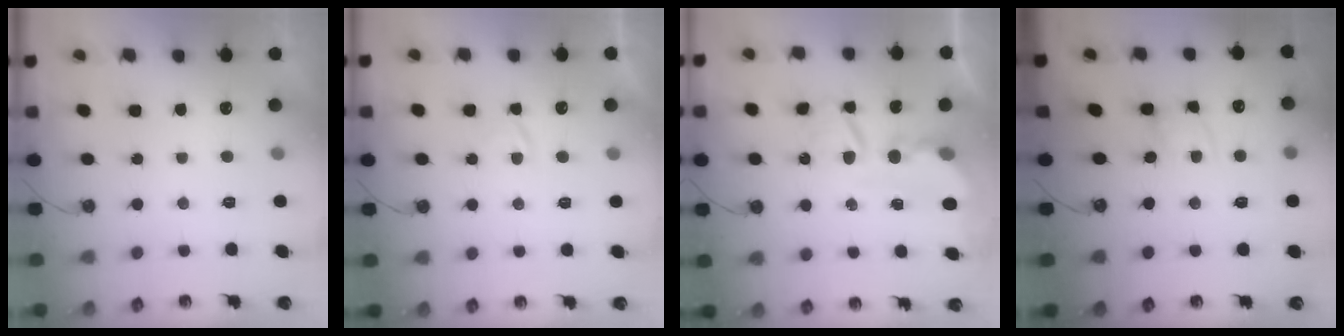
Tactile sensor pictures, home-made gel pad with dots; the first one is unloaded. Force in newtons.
{"total": 2.8, "press": 2.8, "slide": 0.4}
{"total": 6.6, "press": 6.5, "slide": 0.6}
{"total": 3.6, "press": 3.6, "slide": 0.2}